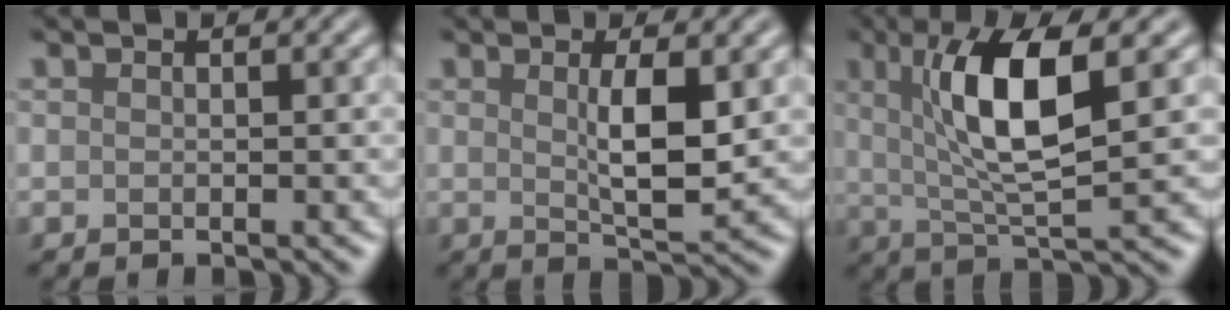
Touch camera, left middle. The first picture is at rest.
{"total": 4.0, "force": [0.8, 0.9, 3.8], "torque": [-0.067, -0.004, 0.016]}
{"total": 7.8, "force": [2.0, 1.8, 7.3], "torque": [-0.127, -0.001, 0.037]}